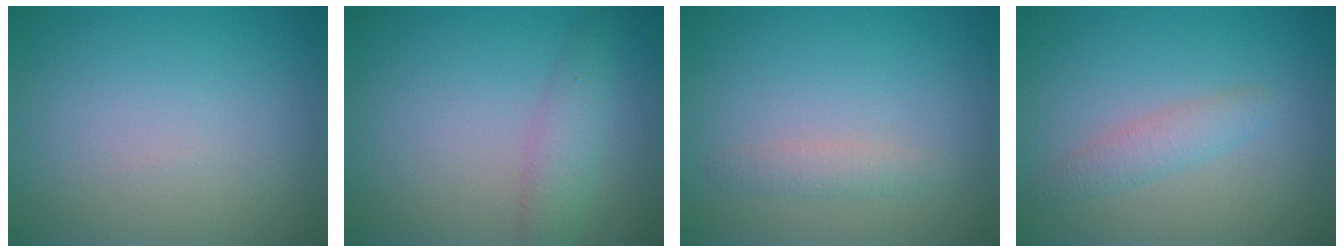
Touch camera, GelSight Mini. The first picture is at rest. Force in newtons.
{"total": 2.5, "press": 2.5, "slide": 0.0}
{"total": 1.3, "press": 1.3, "slide": 0.0}
{"total": 1.9, "press": 1.9, "slide": 0.1}